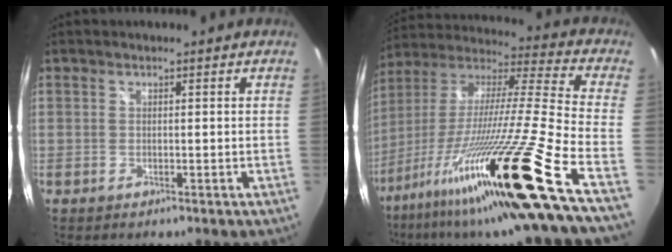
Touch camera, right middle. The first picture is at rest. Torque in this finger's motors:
{"motor_torque": [2.14, 0.00, 1.05, 0.21]}